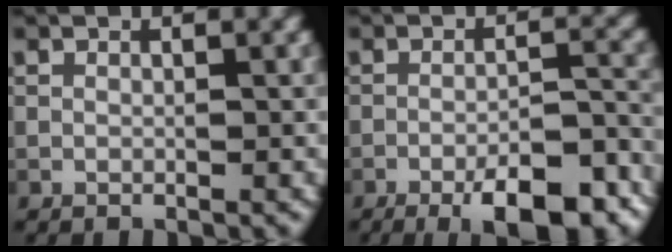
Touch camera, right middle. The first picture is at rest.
{"total": 8.2, "force": [-5.1, 2.2, 6.1], "torque": [-0.088, 0.002, -0.070]}